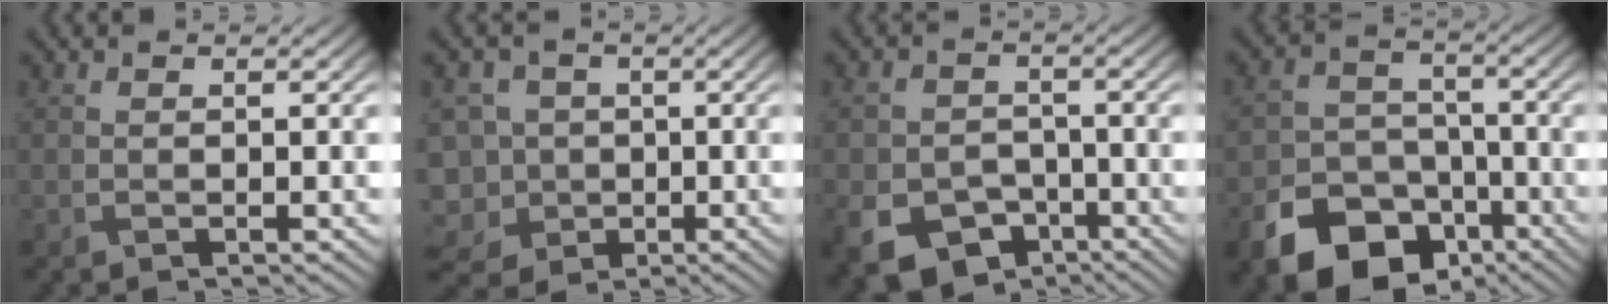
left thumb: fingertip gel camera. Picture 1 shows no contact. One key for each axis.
{"total": 9.0, "fx": -3.3, "fy": 7.6, "fz": 3.5, "tx": -0.103, "ty": -0.015, "tz": -0.083}
{"total": 9.3, "fx": -5.0, "fy": 6.6, "fz": 4.2, "tx": -0.089, "ty": -0.033, "tz": -0.089}
{"total": 13.5, "fx": -8.1, "fy": 9.0, "fz": 6.0, "tx": -0.137, "ty": -0.041, "tz": -0.131}